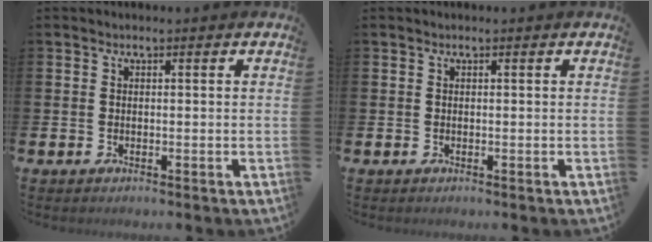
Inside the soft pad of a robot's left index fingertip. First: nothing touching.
{"total": 0.0}